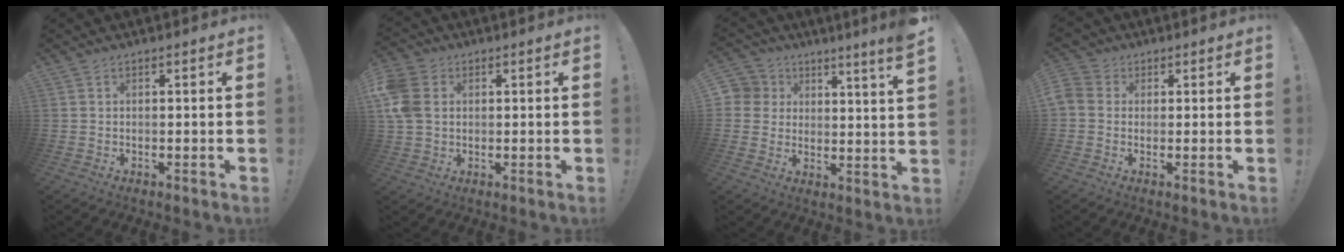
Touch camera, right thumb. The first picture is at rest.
{"total": 10.0, "force": [1.9, 7.7, 6.0], "torque": [-0.133, 0.006, 0.043]}
{"total": 6.2, "force": [4.8, 2.8, 2.9], "torque": [-0.058, -0.035, 0.093]}
{"total": 4.1, "force": [0.3, 3.8, 1.5], "torque": [-0.033, 0.005, 0.005]}